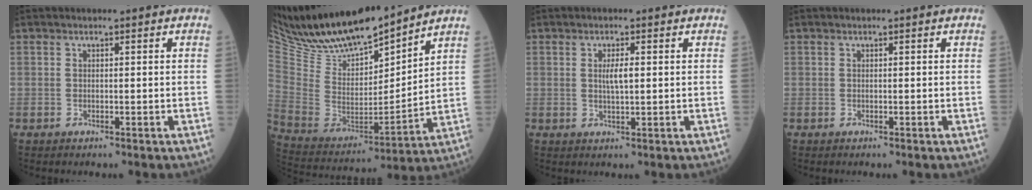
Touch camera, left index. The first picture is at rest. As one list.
[{"total": 20.9, "force": [18.8, 3.9, 8.4], "torque": [-0.171, -0.010, 0.341]}, {"total": 2.5, "force": [0.4, 0.6, 2.4], "torque": [-0.049, -0.002, 0.009]}, {"total": 0.0}]